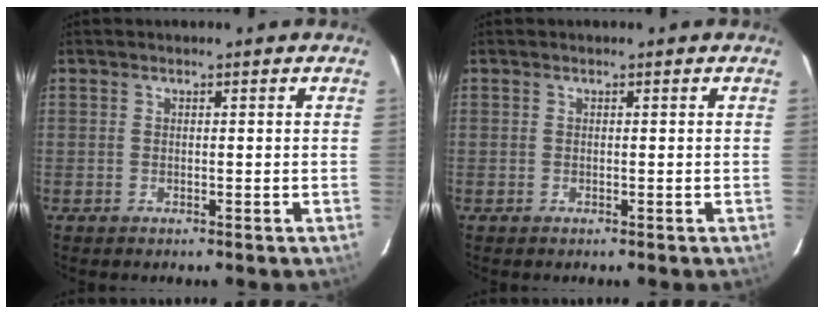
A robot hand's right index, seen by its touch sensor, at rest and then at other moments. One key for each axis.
{"total": 0.0}